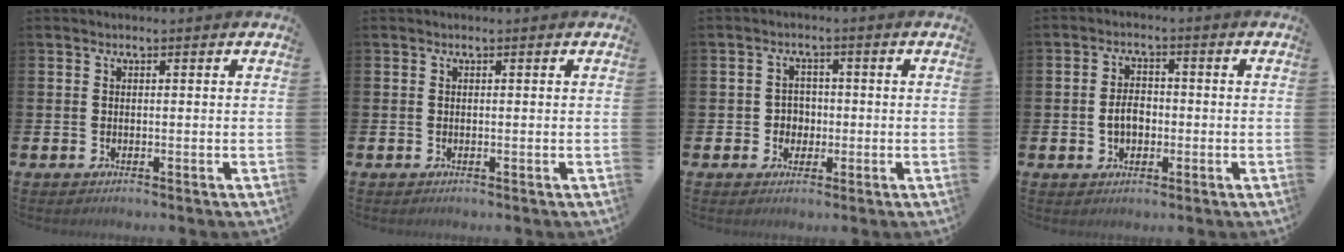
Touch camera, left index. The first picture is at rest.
{"total": 0.0}
{"total": 2.6, "force": [-0.4, 2.5, 0.7], "torque": [-0.010, 0.004, -0.016]}
{"total": 3.4, "force": [-0.7, 2.4, 2.3], "torque": [-0.034, 0.002, -0.018]}